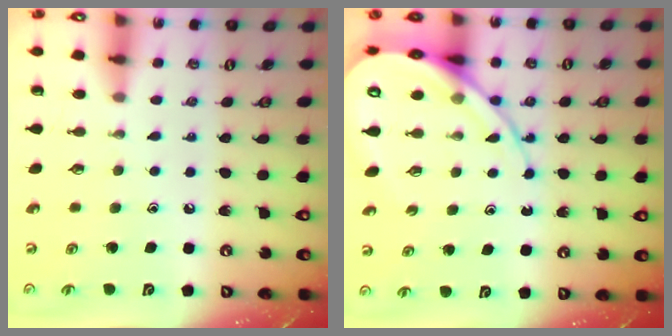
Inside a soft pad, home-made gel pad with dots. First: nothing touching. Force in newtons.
{"total": 13.2, "press": 13.1, "slide": 1.3}